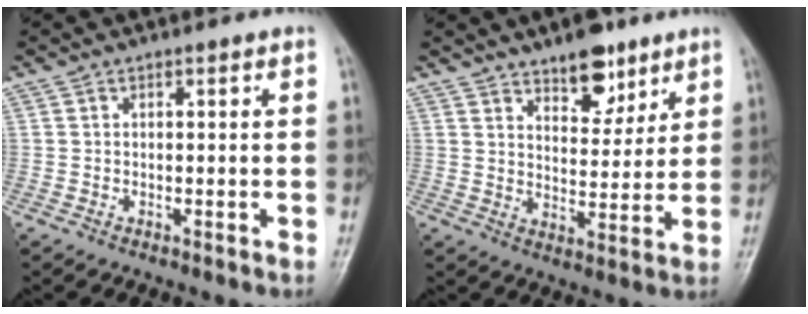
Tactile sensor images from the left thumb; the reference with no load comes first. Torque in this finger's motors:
{"motor_torque": [0.16, 0.18, -0.26, -0.31, 0.09]}